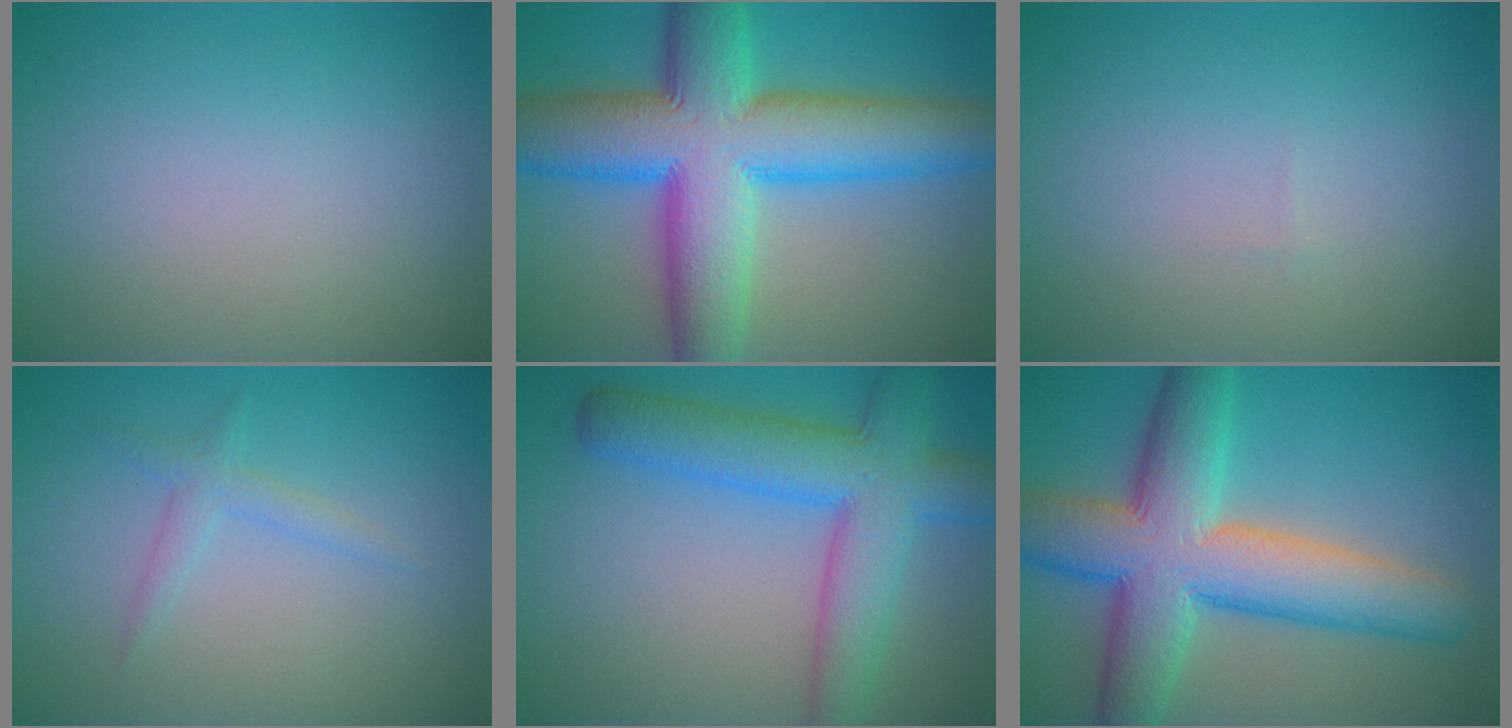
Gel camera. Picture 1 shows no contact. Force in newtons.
{"total": 13.6, "press": 13.6, "slide": 0.2}
{"total": 0.0}
{"total": 1.6, "press": 1.6, "slide": 0.1}
{"total": 8.0, "press": 8.0, "slide": 0.4}
{"total": 11.2, "press": 11.2, "slide": 0.4}